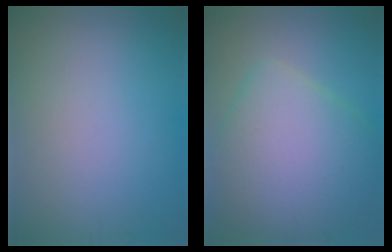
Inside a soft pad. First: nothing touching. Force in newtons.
{"total": 9.3, "press": 9.3, "slide": 0.6}